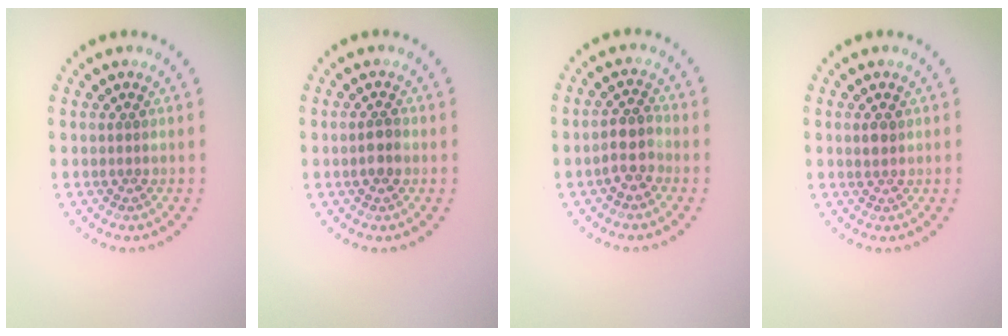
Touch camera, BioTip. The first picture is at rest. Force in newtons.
{"total": 1.6, "press": 1.6, "slide": 0.3}
{"total": 2.4, "press": 2.1, "slide": 1.2}
{"total": 1.1, "press": 1.0, "slide": 0.4}